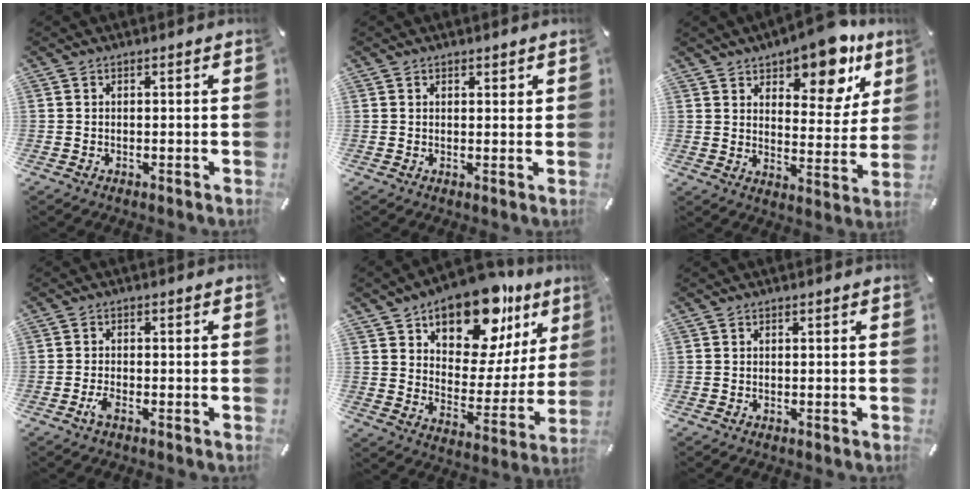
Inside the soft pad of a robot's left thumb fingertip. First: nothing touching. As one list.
[{"total": 1.2, "force": [0.9, 0.8, 0.3], "torque": [0.003, -0.002, 0.015]}, {"total": 13.6, "force": [10.4, 5.8, 6.6], "torque": [-0.078, -0.076, 0.177]}, {"total": 2.2, "force": [-1.2, 0.7, 1.7], "torque": [-0.044, -0.002, -0.026]}, {"total": 18.0, "force": [13.8, 8.9, 7.4], "torque": [-0.121, -0.107, 0.239]}, {"total": 0.0}]